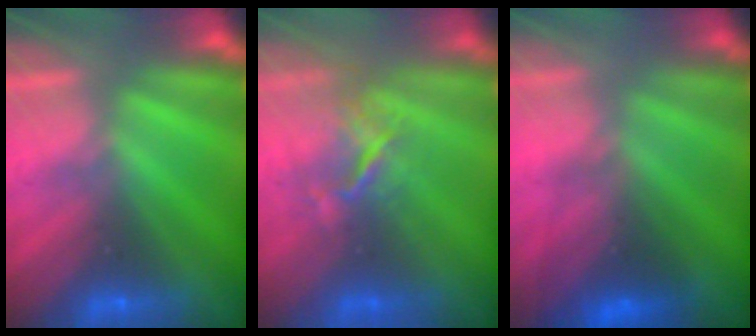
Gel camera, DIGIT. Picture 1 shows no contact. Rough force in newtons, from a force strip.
{"total": 3.5}
{"total": 2.2}